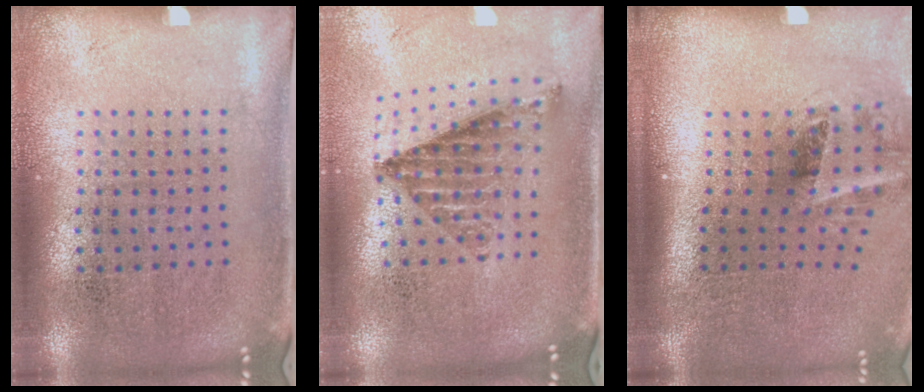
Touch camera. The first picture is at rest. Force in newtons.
{"total": 1.0, "press": 0.9, "slide": 0.4}
{"total": 1.9, "press": 1.2, "slide": 1.4}